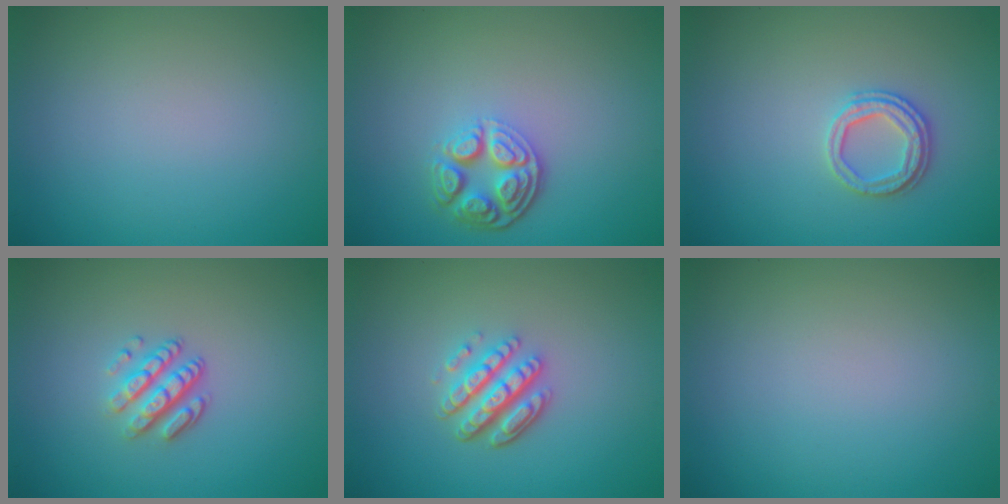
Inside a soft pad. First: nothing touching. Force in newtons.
{"total": 4.3, "press": 3.2, "slide": 2.7}
{"total": 2.5, "press": 2.3, "slide": 0.9}
{"total": 3.3, "press": 2.4, "slide": 2.3}
{"total": 4.3, "press": 3.3, "slide": 2.7}
{"total": 0.0}